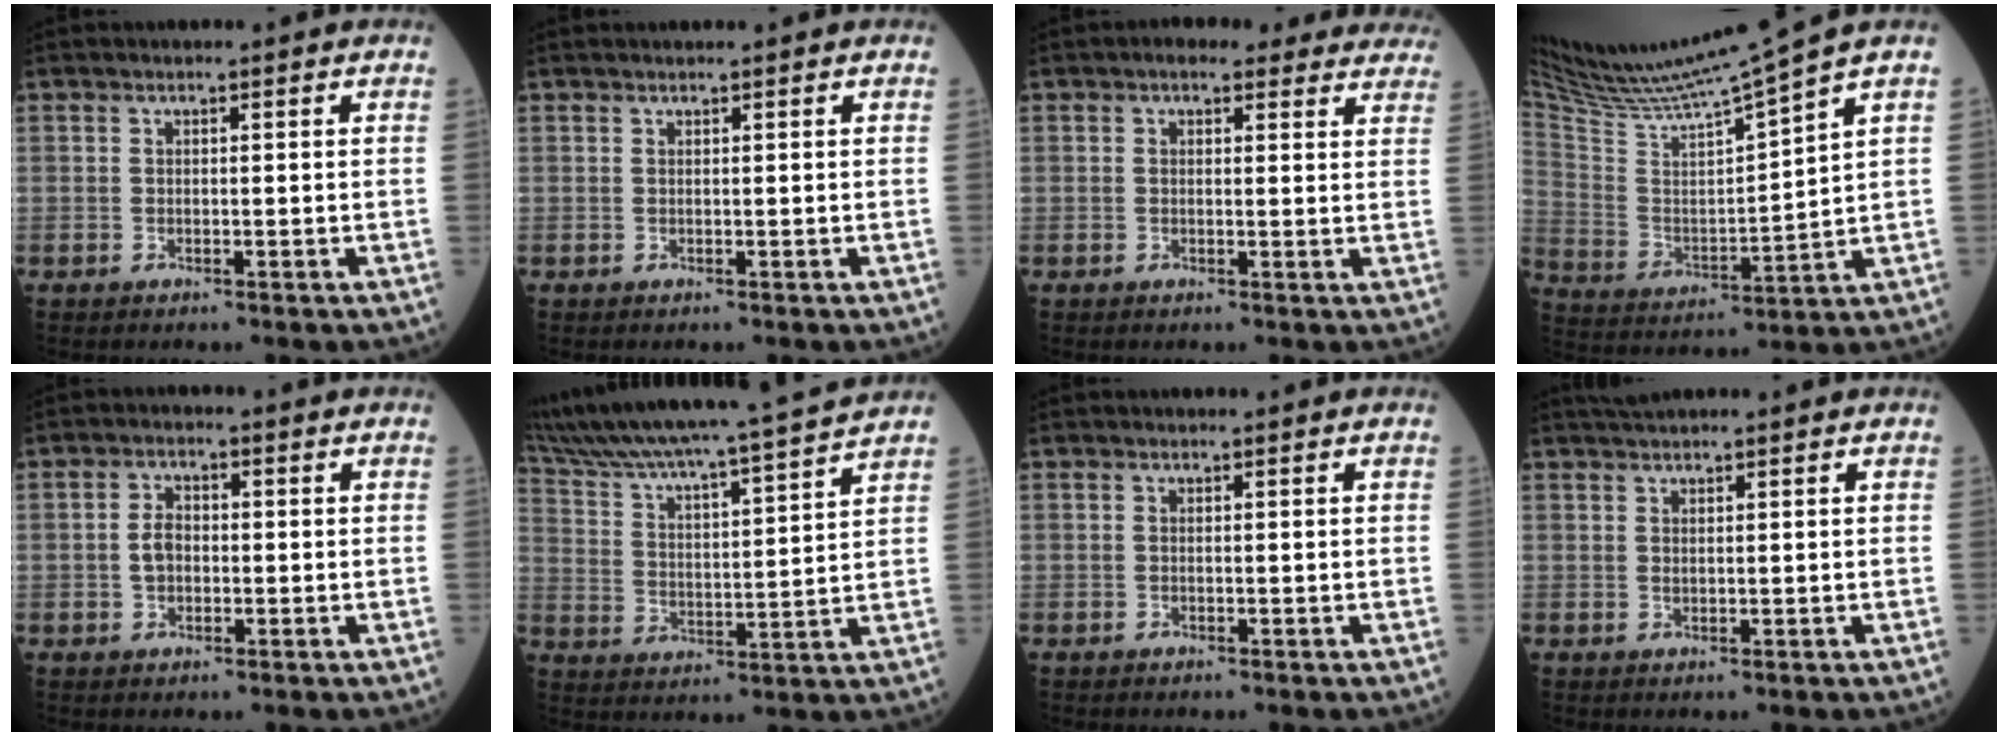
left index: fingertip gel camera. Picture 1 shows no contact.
{"total": 1.2, "force": [1.1, -0.2, 0.5], "torque": [-0.011, 0.014, 0.023]}
{"total": 10.4, "force": [9.1, 3.5, 3.8], "torque": [-0.015, 0.017, 0.087]}
{"total": 16.8, "force": [14.8, -2.4, 7.7], "torque": [-0.144, -0.025, 0.262]}
{"total": 3.3, "force": [-0.3, 2.2, 2.4], "torque": [-0.055, 0.010, -0.009]}
{"total": 20.6, "force": [18.3, -0.7, 9.5], "torque": [-0.176, -0.007, 0.288]}
{"total": 0.0}
{"total": 2.0, "force": [1.8, 0.0, 0.8], "torque": [-0.017, 0.009, 0.036]}